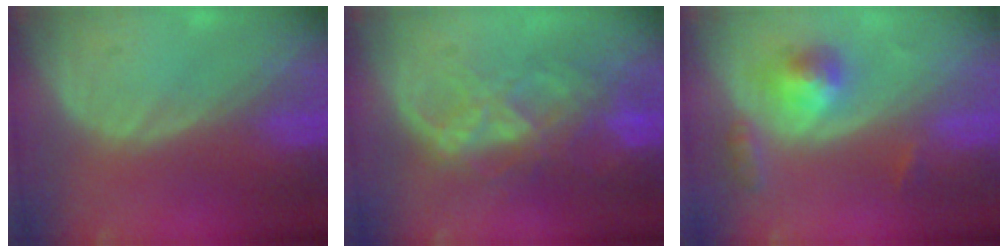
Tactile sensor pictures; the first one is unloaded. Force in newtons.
{"total": 8.6, "press": 7.5, "slide": 4.2}
{"total": 5.1, "press": 4.8, "slide": 1.7}